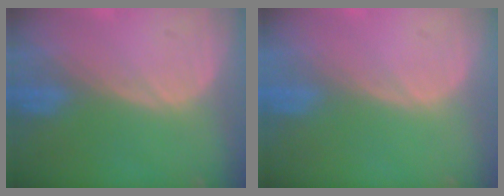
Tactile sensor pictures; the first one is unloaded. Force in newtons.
{"total": 0.0}